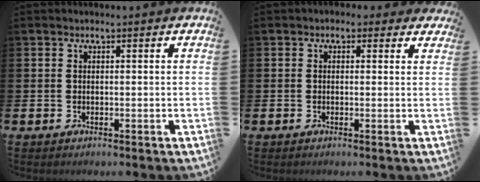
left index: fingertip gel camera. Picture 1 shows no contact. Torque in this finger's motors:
{"motor_torque": [0.15, -1.99, 0.44, 0.10]}